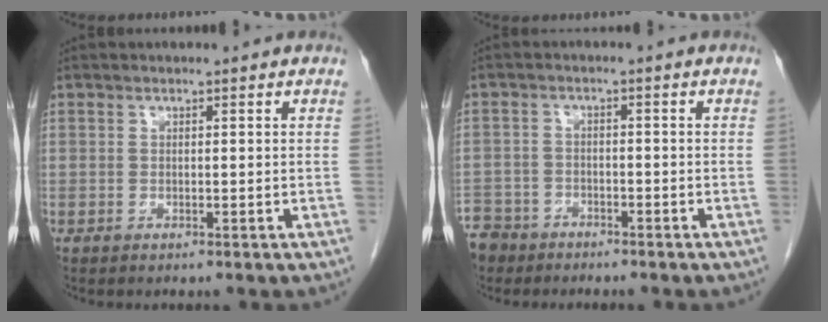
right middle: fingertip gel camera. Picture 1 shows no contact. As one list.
[{"total": 7.6, "force": [-5.9, 4.7, 0.8], "torque": [-0.038, -0.004, -0.108]}]